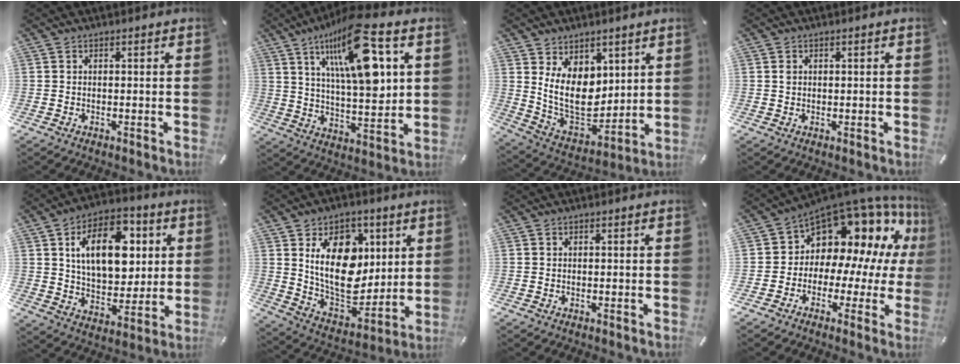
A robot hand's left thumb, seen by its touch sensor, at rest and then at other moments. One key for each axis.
{"total": 20.7, "fx": 9.4, "fy": 7.5, "fz": 16.9, "tx": -0.293, "ty": -0.033, "tz": 0.146}
{"total": 12.8, "fx": 4.1, "fy": 9.7, "fz": 7.3, "tx": -0.154, "ty": -0.040, "tz": 0.081}
{"total": 1.0, "fx": 0.2, "fy": 0.9, "fz": 0.3, "tx": 0.002, "ty": 0.000, "tz": 0.002}
{"total": 17.6, "fx": 5.2, "fy": 10.9, "fz": 12.8, "tx": -0.196, "ty": -0.002, "tz": 0.090}
{"total": 19.3, "fx": 5.5, "fy": 13.4, "fz": 12.9, "tx": -0.230, "ty": -0.026, "tz": 0.100}
{"total": 0.0}
{"total": 11.9, "fx": 6.9, "fy": 8.2, "fz": 5.2, "tx": -0.085, "ty": -0.085, "tz": 0.119}